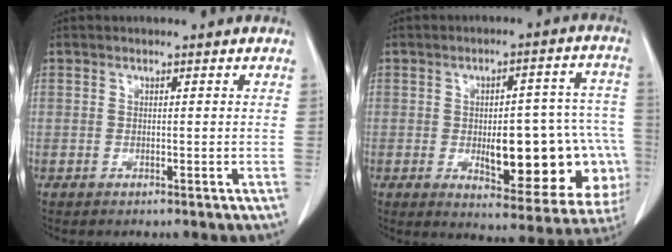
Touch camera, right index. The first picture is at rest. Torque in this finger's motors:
{"motor_torque": [1.00, -0.64, 0.35, 0.08]}